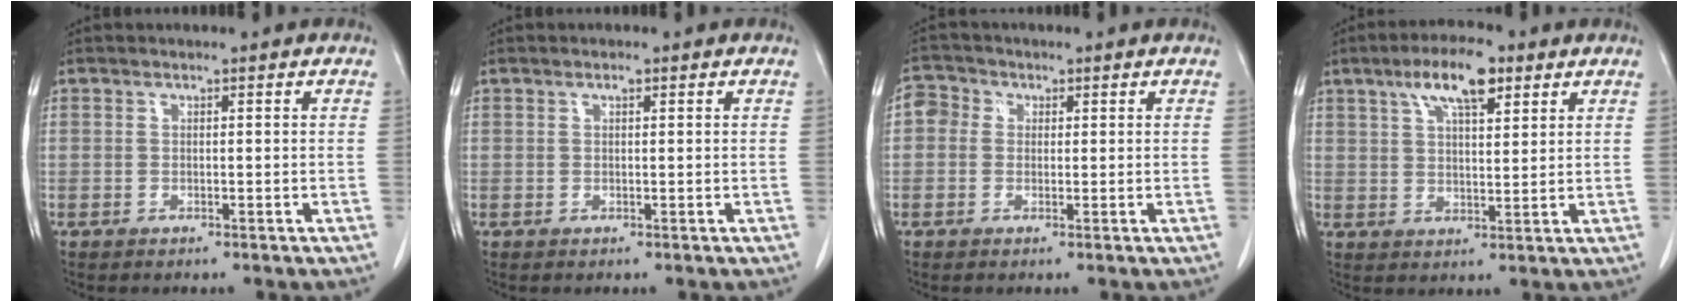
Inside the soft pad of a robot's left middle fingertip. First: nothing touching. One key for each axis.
{"total": 0.6, "fx": 0.4, "fy": 0.1, "fz": 0.5, "tx": -0.012, "ty": -0.001, "tz": 0.005}
{"total": 3.6, "fx": 0.7, "fy": 3.2, "fz": 1.4, "tx": -0.026, "ty": 0.015, "tz": 0.008}
{"total": 8.2, "fx": 4.7, "fy": 2.4, "fz": 6.3, "tx": -0.118, "ty": 0.013, "tz": 0.080}